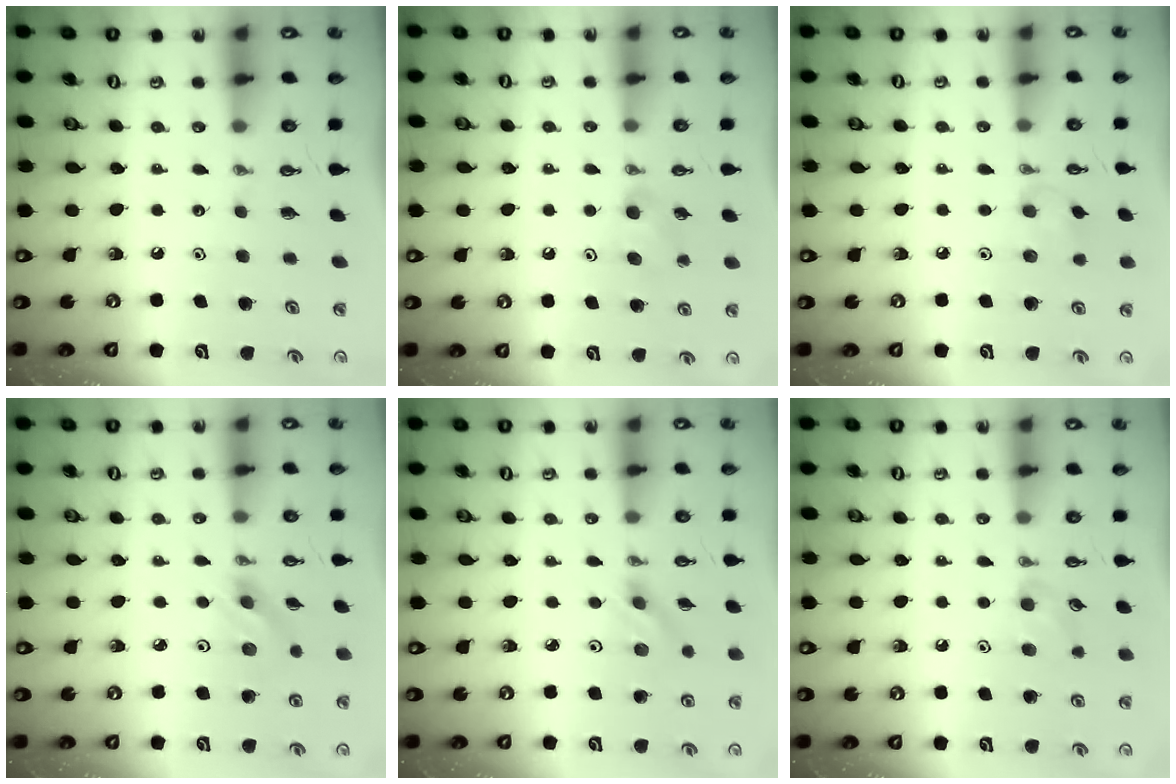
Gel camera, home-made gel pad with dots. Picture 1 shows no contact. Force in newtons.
{"total": 5.7, "press": 5.2, "slide": 2.3}
{"total": 6.3, "press": 5.5, "slide": 3.1}
{"total": 3.6, "press": 3.5, "slide": 1.0}
{"total": 2.6, "press": 2.3, "slide": 1.3}
{"total": 6.1, "press": 6.0, "slide": 1.4}